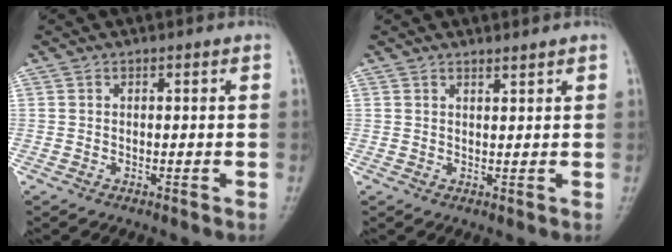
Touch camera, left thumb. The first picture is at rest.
{"total": 1.2, "force": [1.1, 0.1, 0.4], "torque": [-0.003, -0.010, 0.020]}